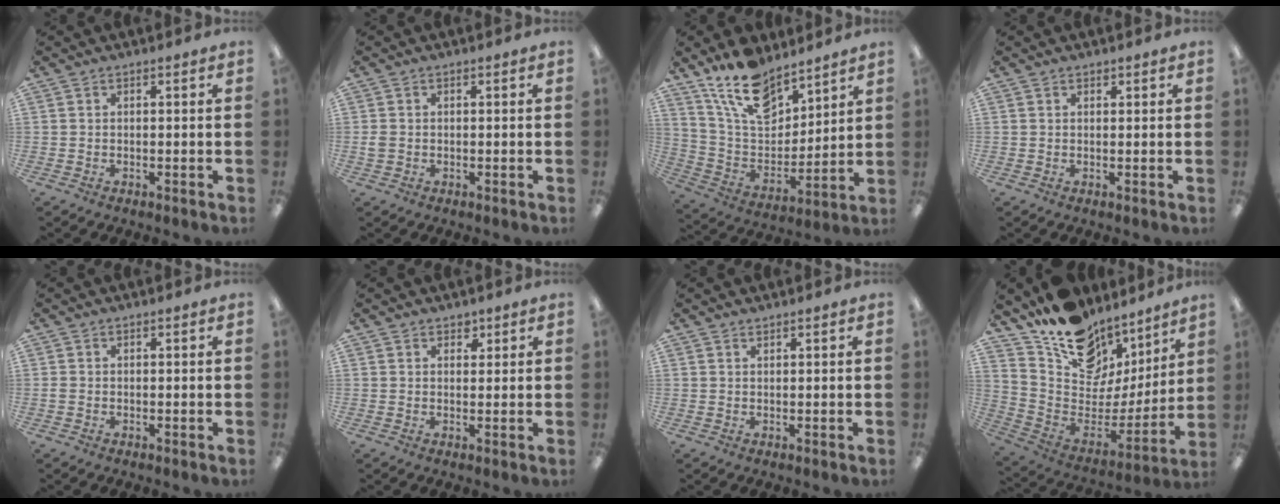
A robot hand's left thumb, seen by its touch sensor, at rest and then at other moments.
{"total": 1.7, "force": [-0.2, 1.5, 0.9], "torque": [-0.015, 0.004, -0.005]}
{"total": 16.1, "force": [12.2, 7.7, 7.1], "torque": [-0.144, -0.067, 0.228]}
{"total": 0.9, "force": [0.8, 0.5, 0.1], "torque": [-0.002, 0.001, 0.015]}
{"total": 0.8, "force": [-0.2, 0.6, 0.4], "torque": [-0.008, 0.003, -0.005]}
{"total": 2.1, "force": [1.5, 1.4, 0.4], "torque": [0.006, -0.006, 0.024]}
{"total": 0.8, "force": [0.8, 0.2, 0.1], "torque": [-0.003, 0.000, 0.014]}
{"total": 15.6, "force": [11.7, 9.1, 4.9], "torque": [-0.093, -0.106, 0.211]}